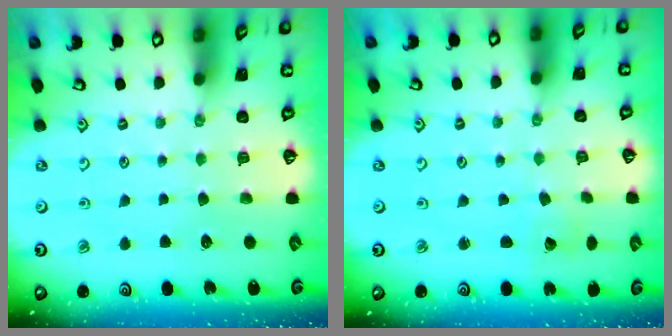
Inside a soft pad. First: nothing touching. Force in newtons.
{"total": 1.6, "press": 1.6, "slide": 0.2}